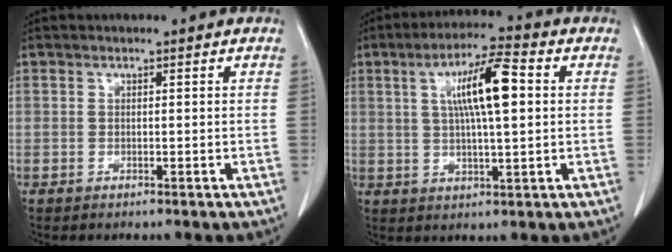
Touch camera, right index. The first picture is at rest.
{"total": 10.0, "force": [2.2, 1.7, 9.6], "torque": [-0.170, 0.016, 0.037]}